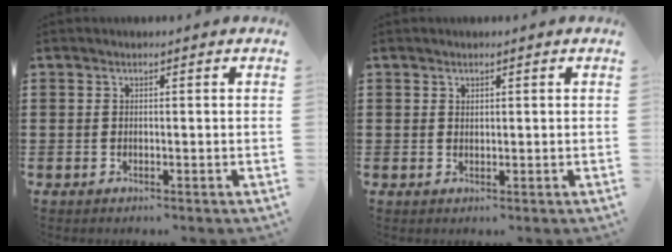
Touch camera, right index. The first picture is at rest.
{"total": 0.7, "force": [0.6, 0.4, 0.1], "torque": [-0.003, 0.001, 0.012]}